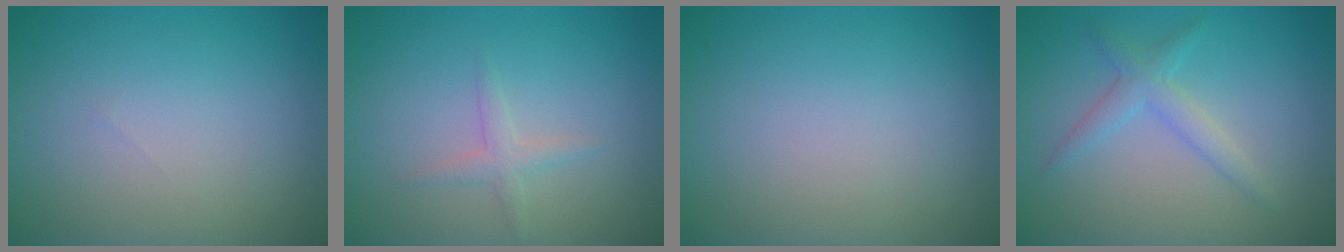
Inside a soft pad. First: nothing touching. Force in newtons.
{"total": 1.3, "press": 1.3, "slide": 0.1}
{"total": 0.0}
{"total": 2.2, "press": 2.2, "slide": 0.2}